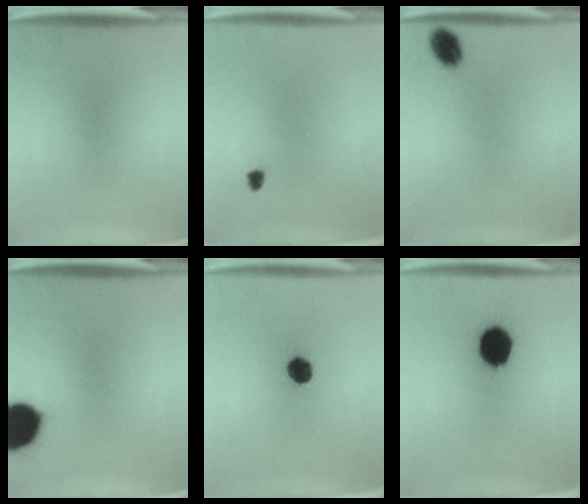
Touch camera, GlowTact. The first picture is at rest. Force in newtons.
{"total": 1.0}
{"total": 4.6}
{"total": 15.8}
{"total": 5.3}
{"total": 11.9}